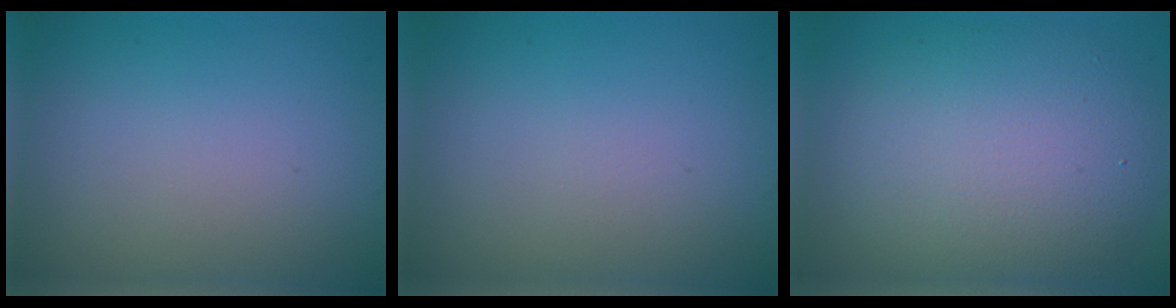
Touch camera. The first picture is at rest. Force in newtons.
{"total": 0.0}
{"total": 8.7, "press": 8.7, "slide": 0.5}